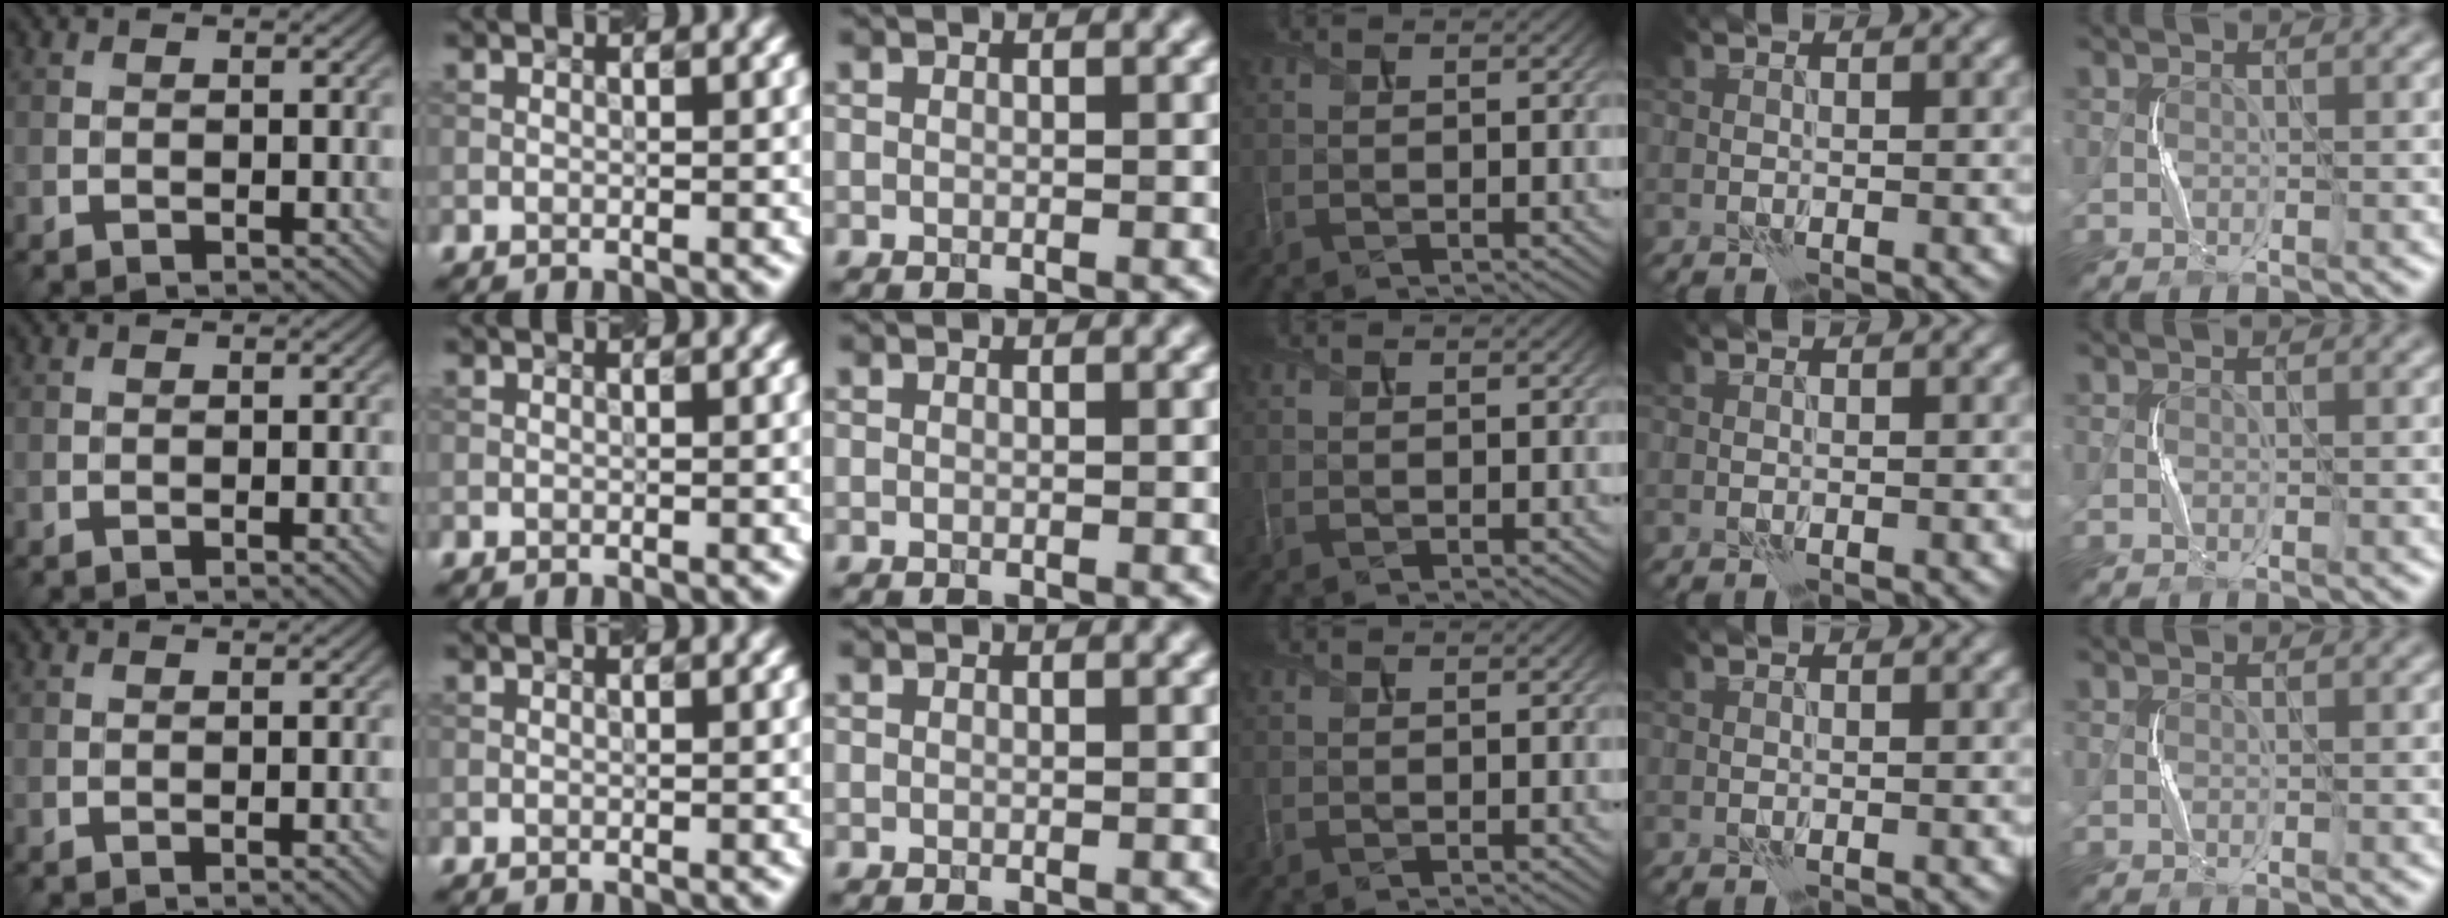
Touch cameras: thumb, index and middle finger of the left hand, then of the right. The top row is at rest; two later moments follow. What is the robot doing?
{"motion": "squeeze", "object": "paper clamp"}